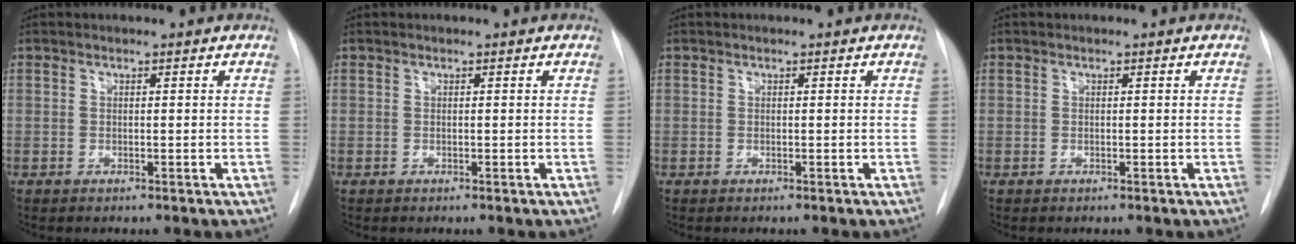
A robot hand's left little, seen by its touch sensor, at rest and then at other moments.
{"total": 0.0}
{"total": 0.0}
{"total": 0.0}